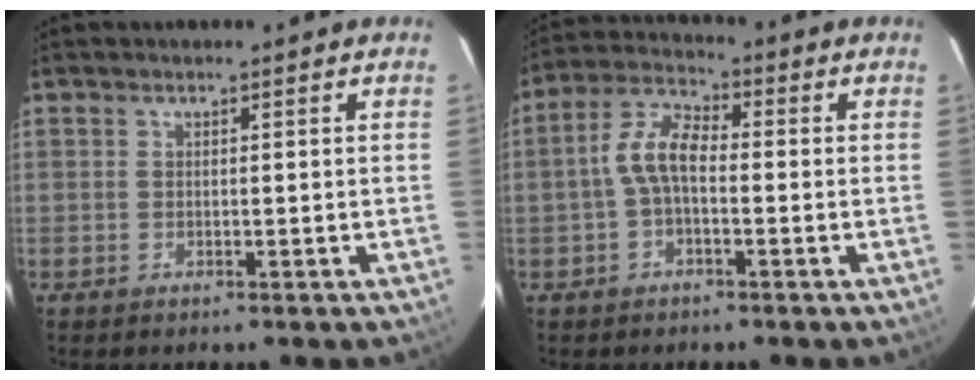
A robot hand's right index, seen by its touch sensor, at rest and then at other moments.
{"total": 6.5, "force": [-1.1, 3.2, 5.6], "torque": [-0.121, 0.021, -0.024]}